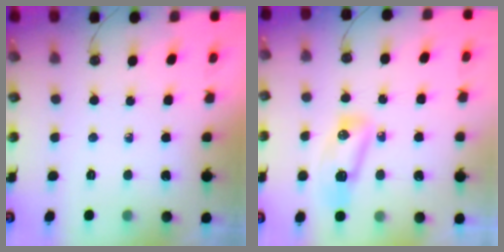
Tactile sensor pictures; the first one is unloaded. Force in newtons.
{"total": 9.1, "press": 9.0, "slide": 1.1}